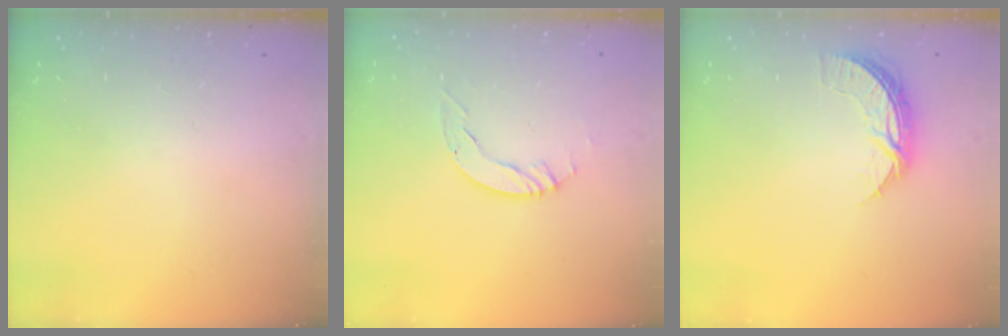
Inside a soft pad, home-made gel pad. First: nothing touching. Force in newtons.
{"total": 4.9, "press": 4.9, "slide": 0.5}
{"total": 6.7, "press": 6.7, "slide": 0.2}